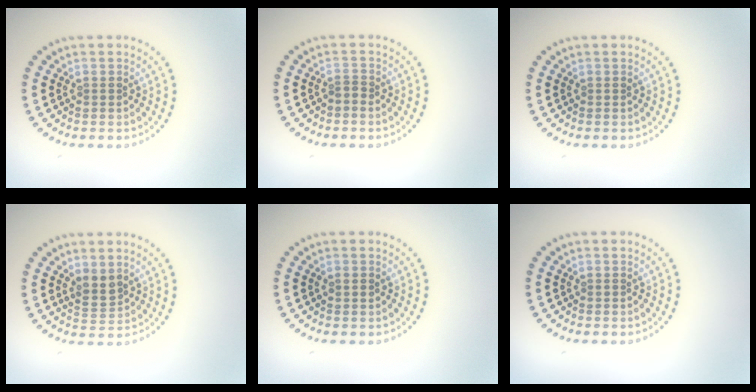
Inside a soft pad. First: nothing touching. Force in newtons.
{"total": 0.6, "press": 0.4, "slide": 0.5}
{"total": 0.0}
{"total": 1.9, "press": 1.6, "slide": 1.0}
{"total": 0.8, "press": 0.8, "slide": 0.3}
{"total": 0.0}